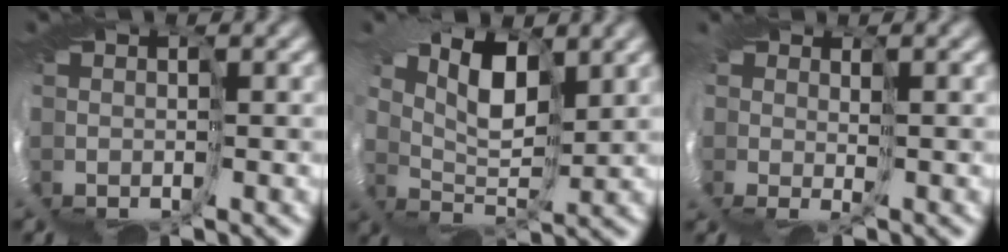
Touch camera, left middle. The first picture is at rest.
{"total": 5.1, "force": [3.7, 2.2, 2.9], "torque": [-0.064, 0.021, 0.051]}
{"total": 2.0, "force": [0.4, 1.4, 1.4], "torque": [-0.026, 0.004, 0.006]}